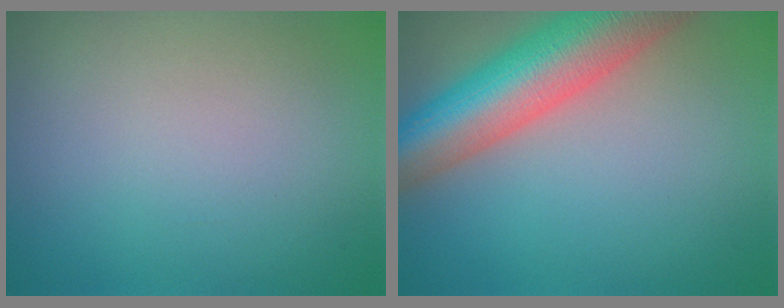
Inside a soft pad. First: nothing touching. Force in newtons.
{"total": 10.4, "press": 10.4, "slide": 0.7}